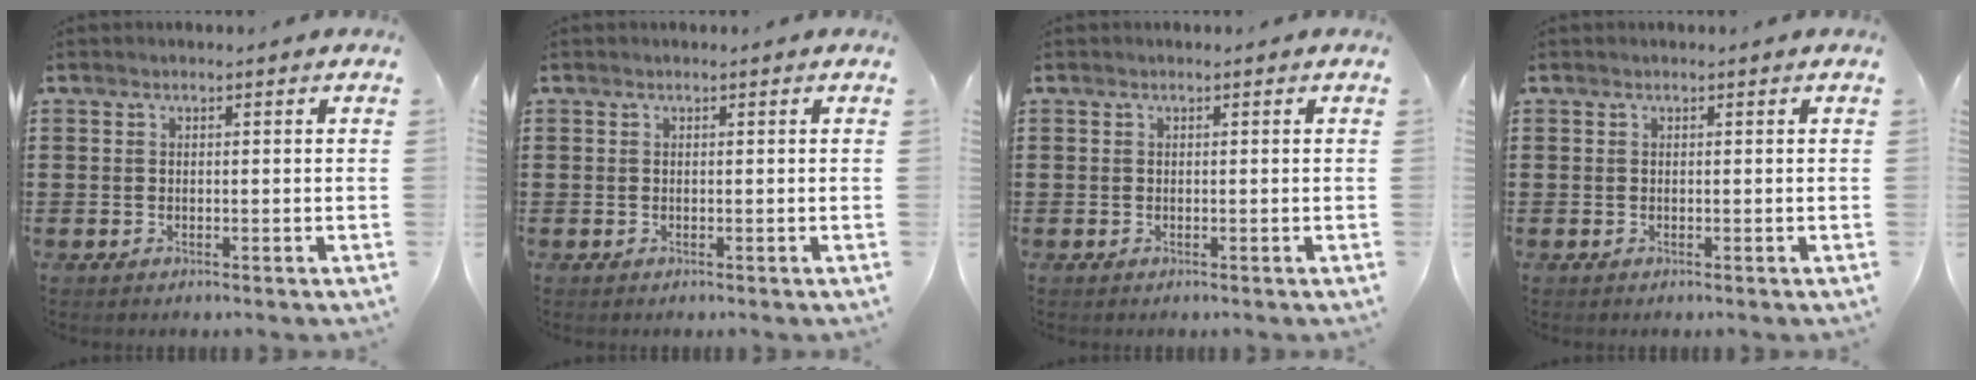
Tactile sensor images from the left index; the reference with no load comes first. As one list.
[{"total": 0.0}, {"total": 0.0}, {"total": 0.0}]